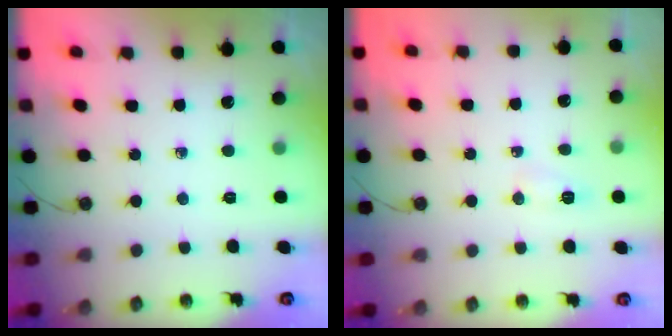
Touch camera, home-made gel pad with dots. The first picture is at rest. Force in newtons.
{"total": 4.8, "press": 4.8, "slide": 0.6}